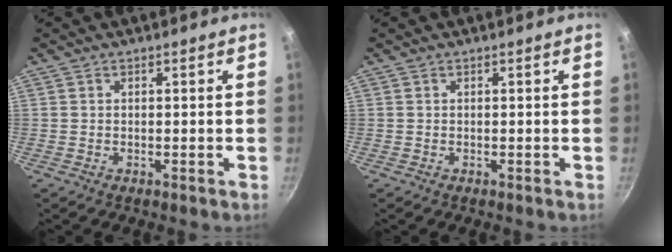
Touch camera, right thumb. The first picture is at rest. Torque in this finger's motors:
{"motor_torque": [0.07, 0.17, 0.39, -0.01, 0.01]}